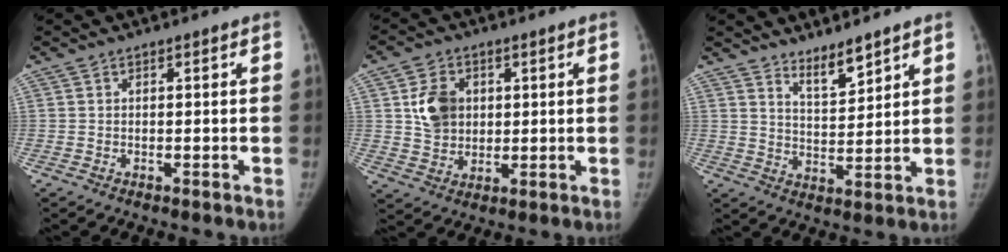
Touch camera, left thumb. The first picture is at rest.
{"total": 8.3, "force": [1.9, 6.6, 4.6], "torque": [-0.057, -0.009, 0.038]}
{"total": 5.7, "force": [4.7, 1.4, 2.9], "torque": [-0.036, -0.046, 0.086]}